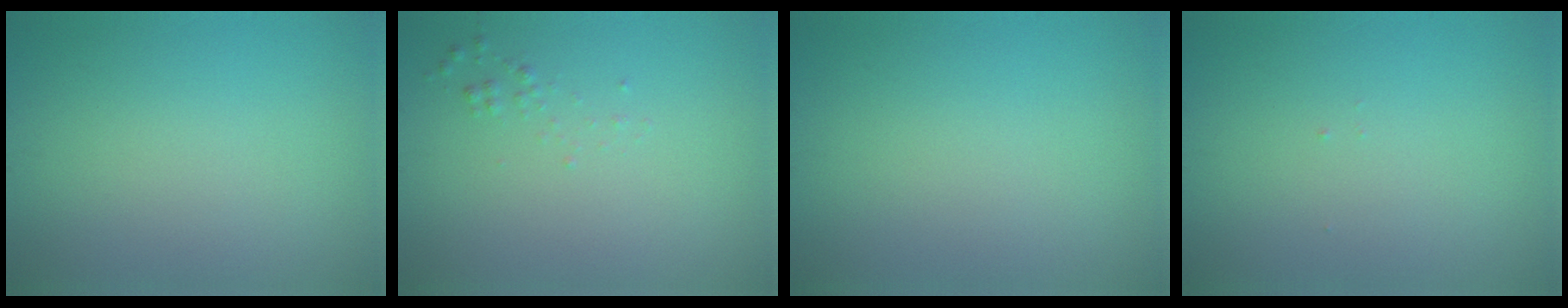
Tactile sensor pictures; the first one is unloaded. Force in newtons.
{"total": 0.6, "press": 0.6, "slide": 0.0}
{"total": 0.0}
{"total": 0.0}